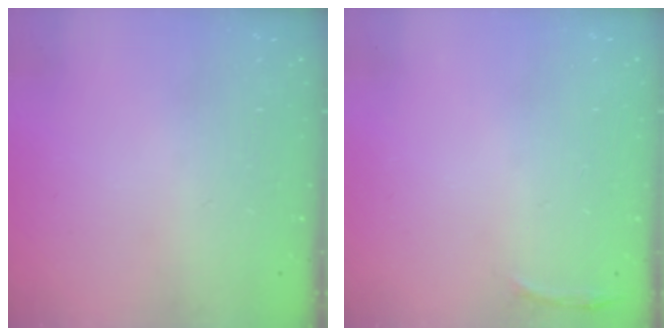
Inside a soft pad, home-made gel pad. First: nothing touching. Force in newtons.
{"total": 3.0, "press": 1.9, "slide": 2.3}